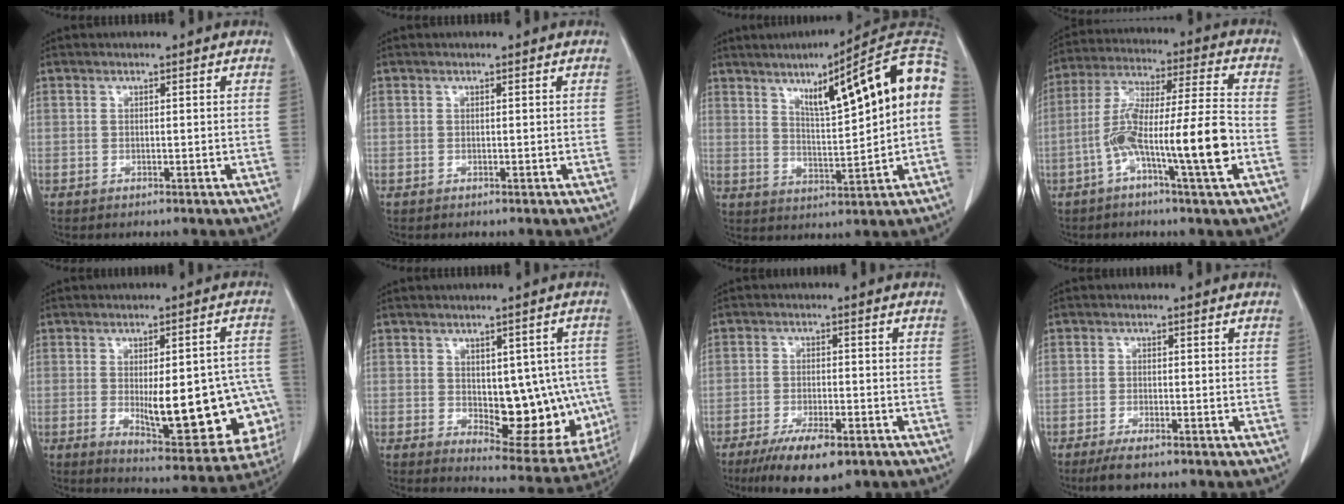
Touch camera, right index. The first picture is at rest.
{"total": 0.0}
{"total": 17.0, "force": [4.6, 1.4, 16.3], "torque": [-0.232, 0.028, 0.063]}
{"total": 14.4, "force": [-4.8, 0.5, 13.6], "torque": [-0.257, 0.012, -0.087]}
{"total": 19.6, "force": [-3.4, 6.1, 18.2], "torque": [-0.166, 0.013, -0.015]}
{"total": 13.8, "force": [-0.9, 6.7, 12.0], "torque": [-0.139, 0.001, 0.013]}
{"total": 8.6, "force": [-5.6, 2.4, 6.1], "torque": [-0.104, -0.013, -0.089]}
{"total": 3.5, "force": [-2.6, 0.6, 2.3], "torque": [-0.046, -0.006, -0.046]}